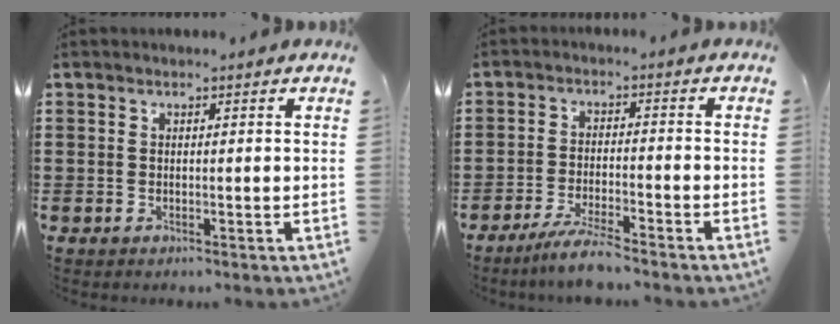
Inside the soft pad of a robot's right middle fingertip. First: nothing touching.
{"total": 4.7, "force": [-4.1, 0.0, 2.3], "torque": [-0.051, -0.009, -0.079]}